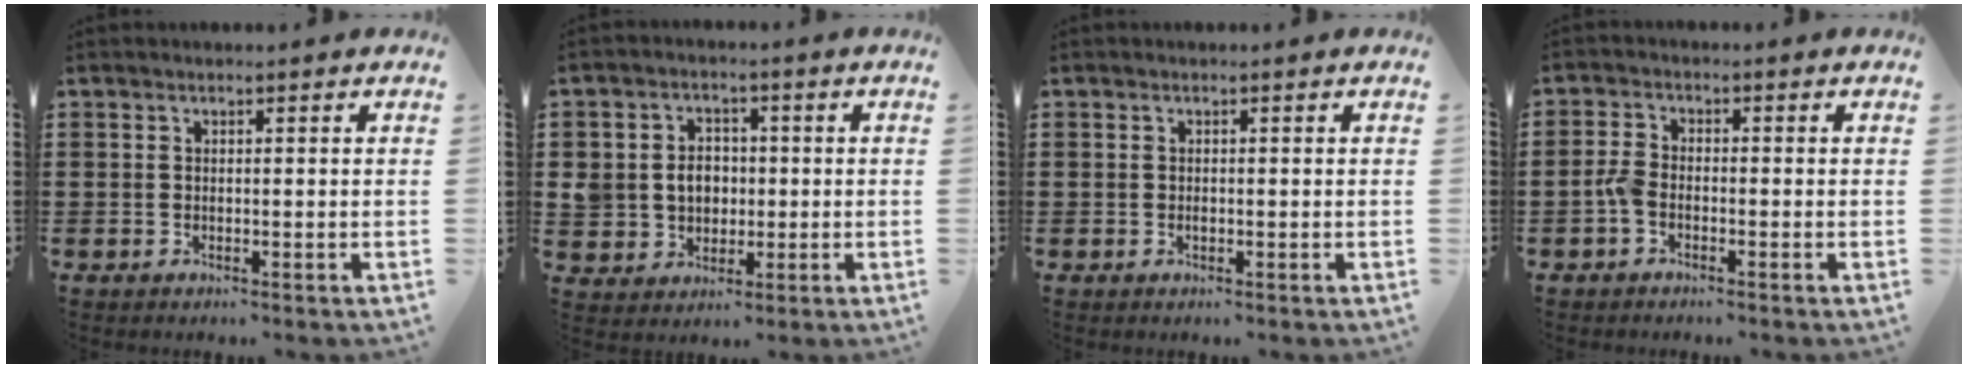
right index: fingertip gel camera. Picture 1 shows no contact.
{"total": 5.8, "force": [0.2, 5.2, 2.7], "torque": [-0.076, 0.018, 0.000]}
{"total": 0.6, "force": [-0.1, 0.4, 0.4], "torque": [-0.010, 0.000, -0.002]}
{"total": 2.7, "force": [-1.2, 1.5, 1.9], "torque": [-0.059, -0.003, -0.030]}